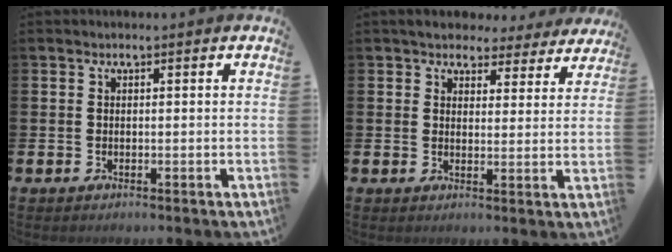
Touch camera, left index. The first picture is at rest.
{"total": 4.6, "force": [4.1, 2.0, 0.6], "torque": [-0.018, -0.025, 0.070]}